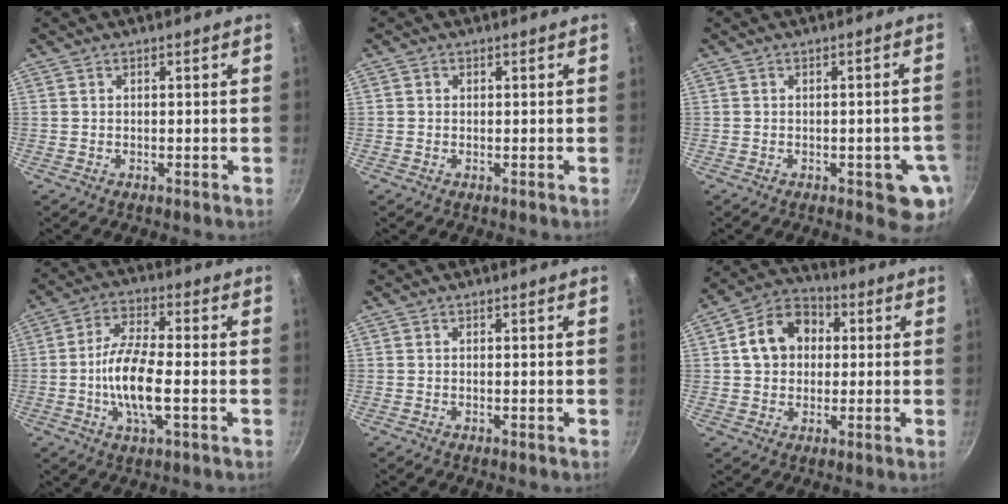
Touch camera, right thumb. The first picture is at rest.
{"total": 0.6, "force": [0.0, 0.6, 0.1], "torque": [0.001, 0.002, -0.001]}
{"total": 6.7, "force": [-2.0, 3.1, 5.6], "torque": [-0.038, 0.005, -0.024]}
{"total": 11.0, "force": [-1.9, 3.5, 10.2], "torque": [-0.198, 0.018, -0.044]}
{"total": 0.0}
{"total": 11.6, "force": [1.8, 9.2, 6.7], "torque": [-0.083, 0.025, 0.015]}